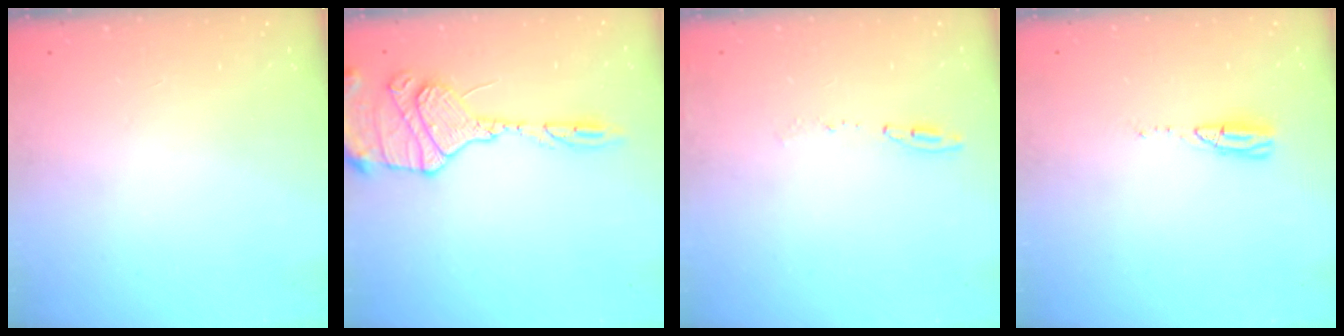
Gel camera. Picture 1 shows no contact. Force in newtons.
{"total": 14.9, "press": 14.8, "slide": 1.7}
{"total": 6.3, "press": 6.2, "slide": 0.8}
{"total": 5.6, "press": 5.1, "slide": 2.3}